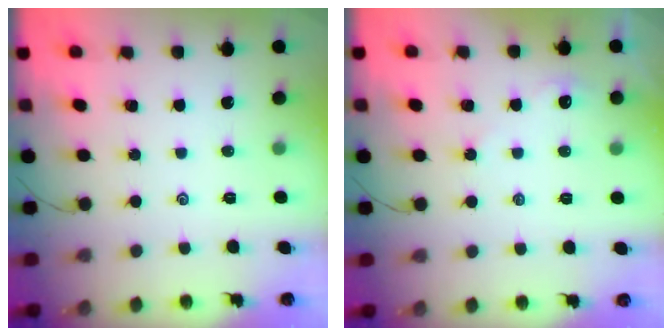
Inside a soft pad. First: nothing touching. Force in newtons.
{"total": 2.3, "press": 2.3, "slide": 0.2}